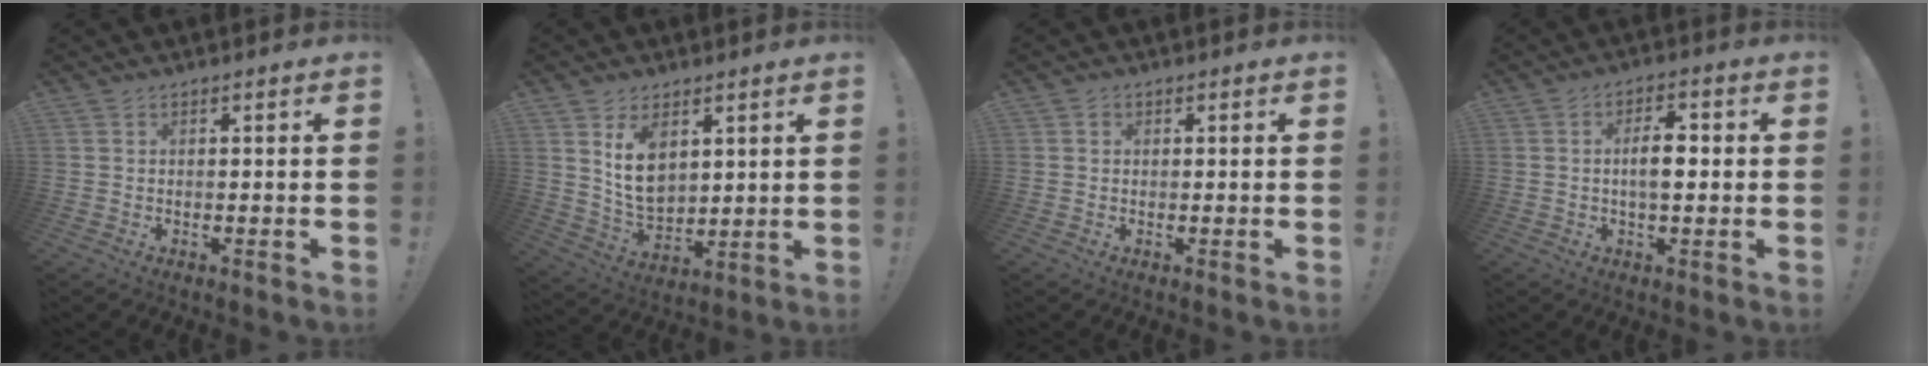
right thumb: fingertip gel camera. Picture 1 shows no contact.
{"total": 10.5, "force": [5.1, 6.9, 6.1], "torque": [-0.096, -0.032, 0.097]}
{"total": 0.9, "force": [0.3, 0.8, 0.2], "torque": [-0.002, 0.002, 0.005]}
{"total": 6.7, "force": [-0.2, 3.2, 5.9], "torque": [-0.093, 0.005, -0.012]}